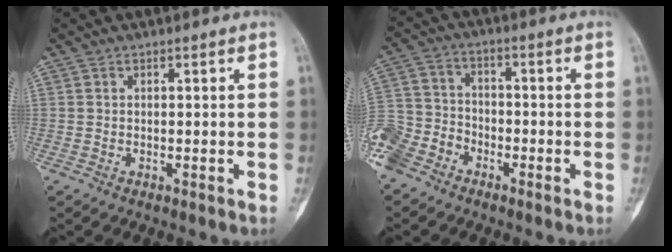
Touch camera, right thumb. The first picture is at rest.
{"total": 9.9, "force": [-6.5, 6.4, 3.7], "torque": [-0.072, 0.036, -0.137]}